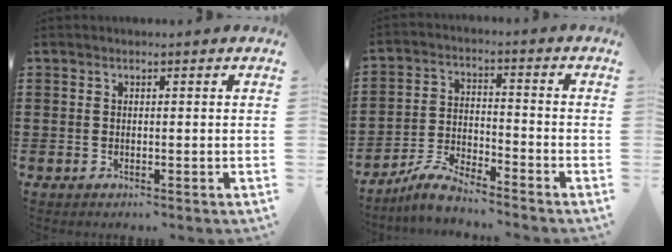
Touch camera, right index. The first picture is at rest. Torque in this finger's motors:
{"motor_torque": [0.75, -0.73, 0.22, 0.00]}